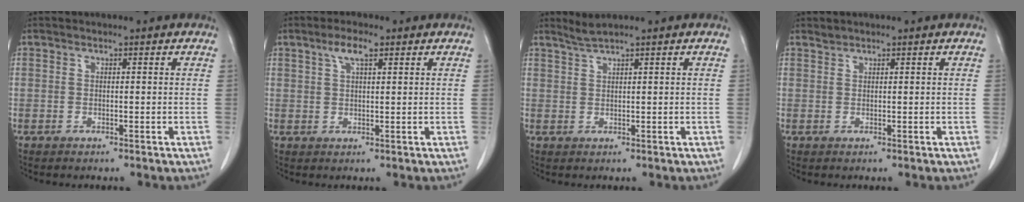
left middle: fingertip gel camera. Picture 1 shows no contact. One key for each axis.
{"total": 3.3, "fx": 1.9, "fy": 0.7, "fz": 2.7, "tx": -0.057, "ty": 0.007, "tz": 0.035}
{"total": 1.7, "fx": 1.5, "fy": -0.7, "fz": 0.5, "tx": -0.016, "ty": 0.001, "tz": 0.034}
{"total": 0.6, "fx": 0.6, "fy": 0.0, "fz": -0.1, "tx": -0.002, "ty": 0.002, "tz": 0.013}